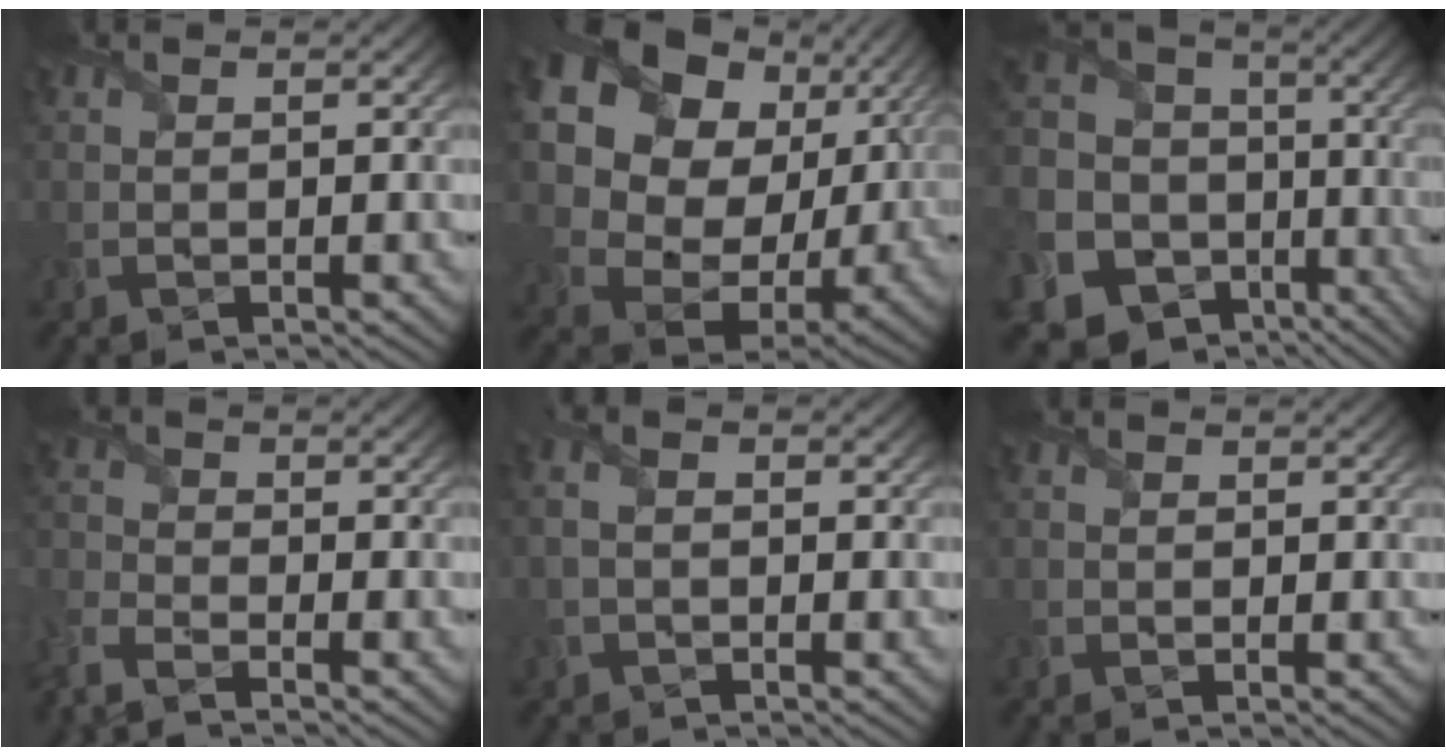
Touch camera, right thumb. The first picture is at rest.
{"total": 20.2, "force": [6.0, 15.1, 12.1], "torque": [-0.292, 0.010, 0.145]}
{"total": 19.6, "force": [-6.8, 16.7, 7.6], "torque": [-0.241, -0.037, -0.097]}
{"total": 5.1, "force": [-4.3, 1.7, 2.2], "torque": [-0.061, -0.015, -0.101]}
{"total": 2.9, "force": [0.0, 1.9, 2.2], "torque": [-0.042, 0.006, -0.005]}
{"total": 0.5, "force": [-0.2, 0.5, 0.2], "torque": [-0.005, -0.004, -0.003]}